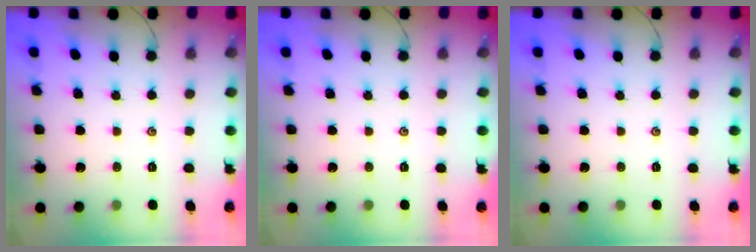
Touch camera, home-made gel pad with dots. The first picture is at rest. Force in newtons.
{"total": 0.0}
{"total": 0.0}